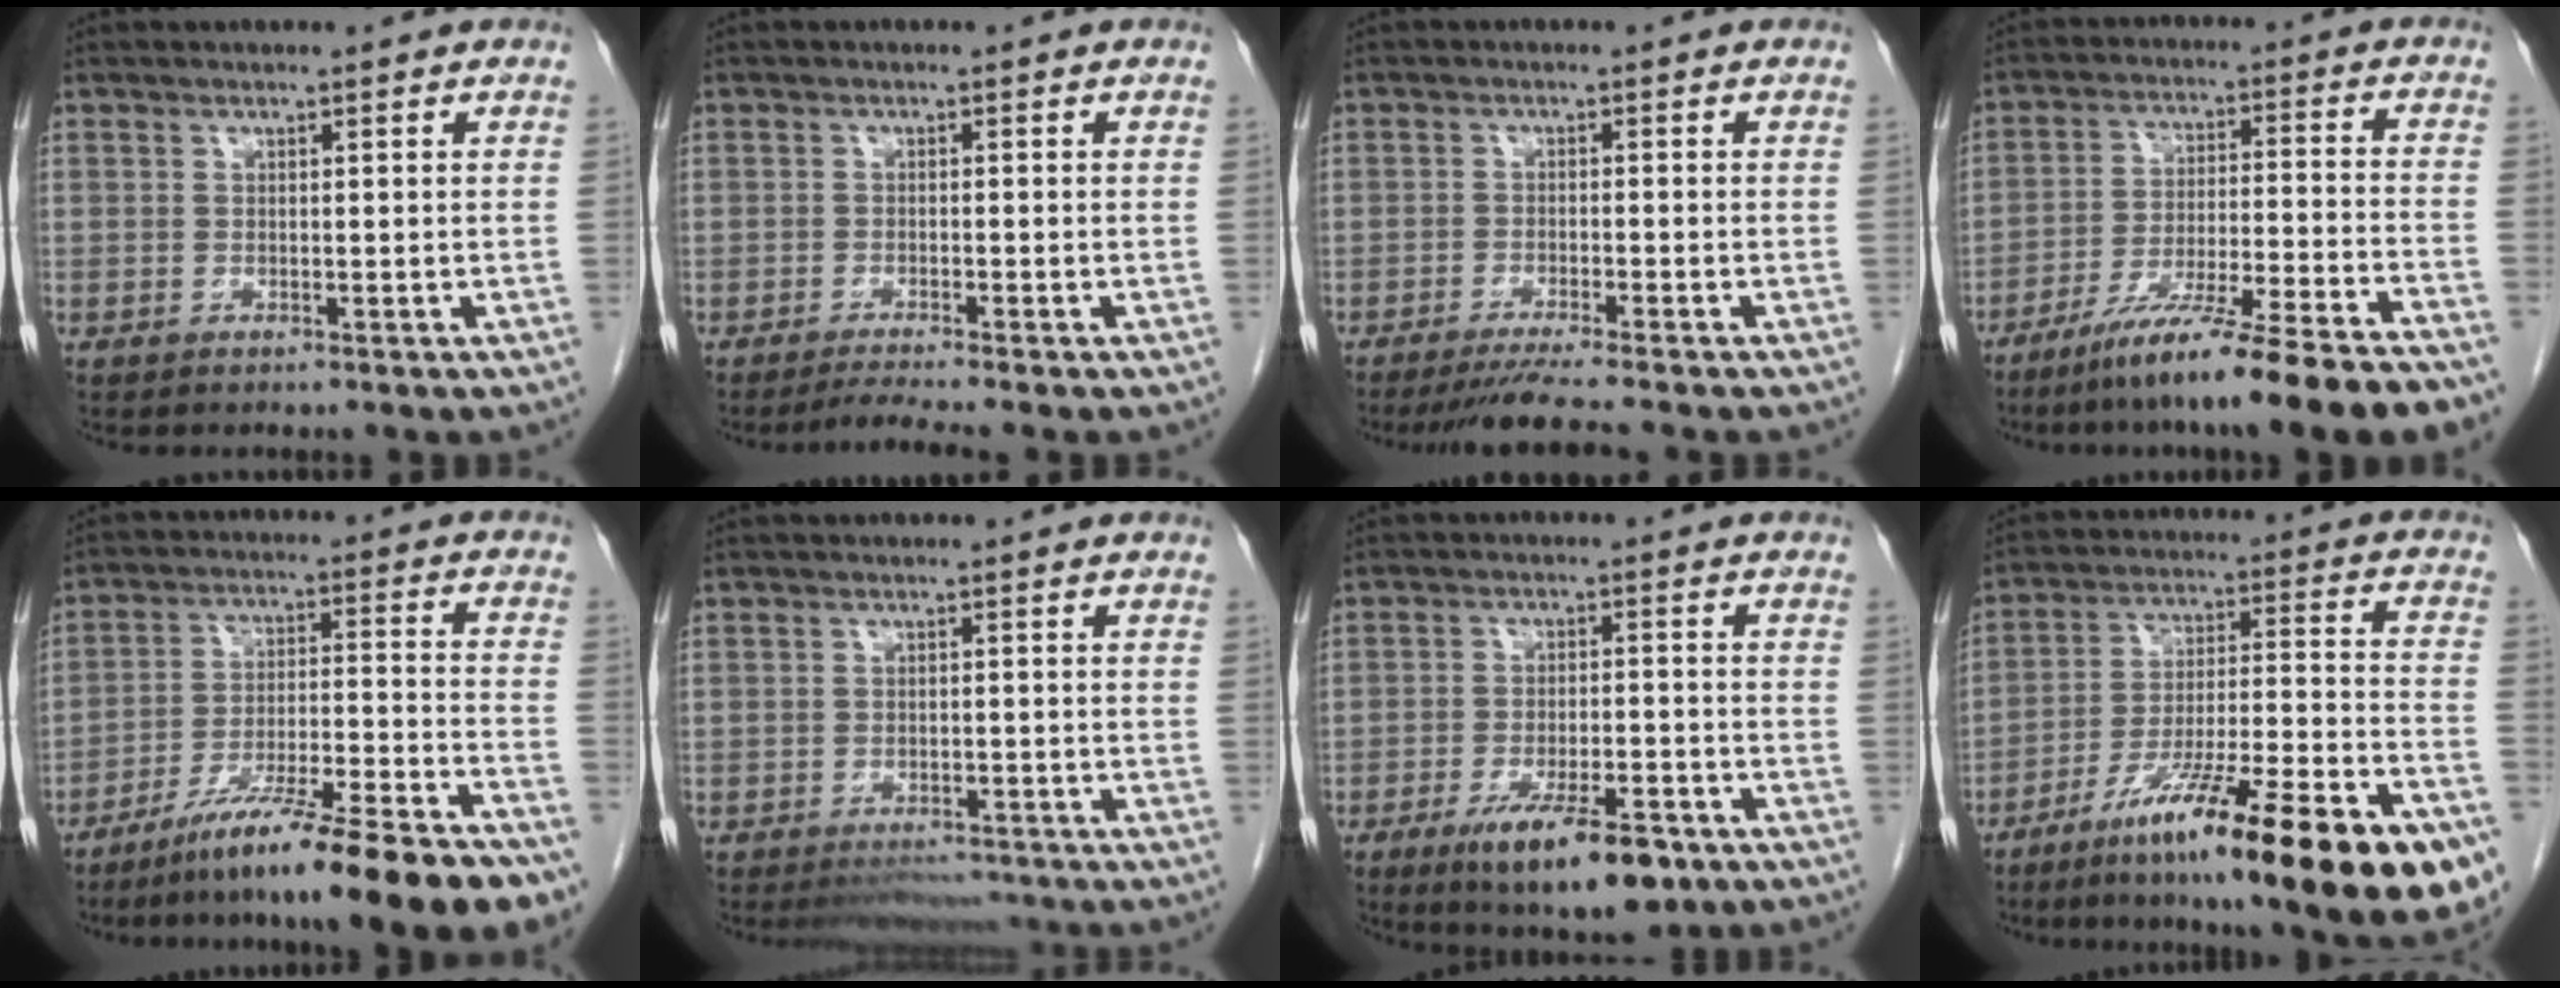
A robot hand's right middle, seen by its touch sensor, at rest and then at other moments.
{"total": 2.9, "force": [-2.5, -1.0, 1.1], "torque": [-0.026, -0.012, -0.049]}
{"total": 5.8, "force": [-5.0, -1.2, 2.8], "torque": [-0.037, -0.020, -0.082]}
{"total": 17.6, "force": [-13.9, -0.8, 10.8], "torque": [-0.156, -0.029, -0.225]}
{"total": 19.1, "force": [-14.9, 0.3, 12.0], "torque": [-0.157, -0.008, -0.244]}
{"total": 4.3, "force": [-3.8, 1.6, 1.3], "torque": [-0.013, -0.001, -0.054]}
{"total": 11.2, "force": [-6.9, 3.0, 8.2], "torque": [-0.128, -0.013, -0.106]}
{"total": 26.3, "force": [-16.2, 2.5, 20.6], "torque": [-0.241, -0.019, -0.264]}